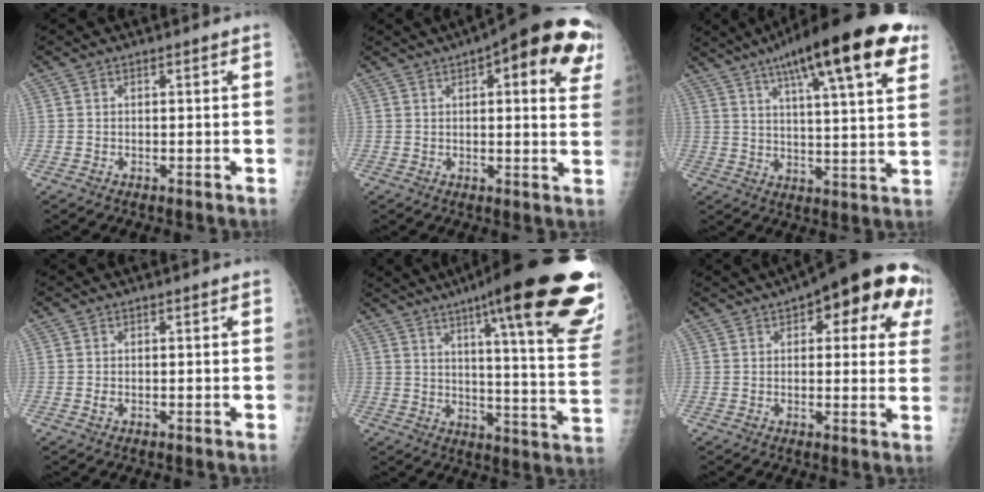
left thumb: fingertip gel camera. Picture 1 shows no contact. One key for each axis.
{"total": 19.3, "fx": 9.4, "fy": 6.3, "fz": 15.6, "tx": -0.176, "ty": -0.007, "tz": 0.105}
{"total": 23.3, "fx": 12.8, "fy": 5.1, "fz": 18.8, "tx": -0.273, "ty": -0.013, "tz": 0.185}
{"total": 0.5, "fx": -0.1, "fy": 0.4, "fz": 0.3, "tx": -0.004, "ty": 0.003, "tz": 0.002}
{"total": 31.9, "fx": 18.9, "fy": 5.1, "fz": 25.2, "tx": -0.253, "ty": -0.061, "tz": 0.254}
{"total": 19.2, "fx": 8.7, "fy": 7.9, "fz": 15.2, "tx": -0.161, "ty": 0.005, "tz": 0.103}